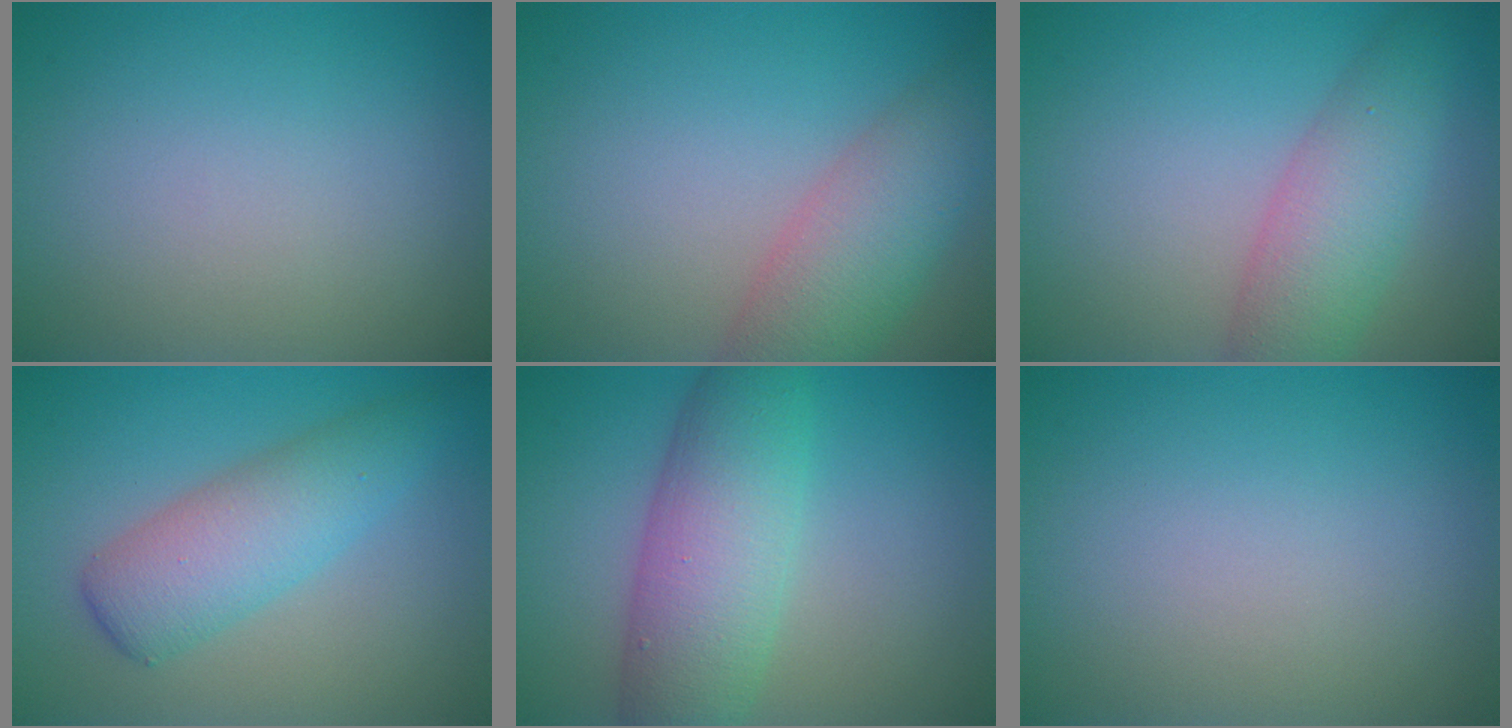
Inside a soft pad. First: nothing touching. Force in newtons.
{"total": 5.7, "press": 5.7, "slide": 0.3}
{"total": 5.3, "press": 5.3, "slide": 0.2}
{"total": 5.0, "press": 5.0, "slide": 0.2}
{"total": 7.2, "press": 7.2, "slide": 0.1}
{"total": 0.0}